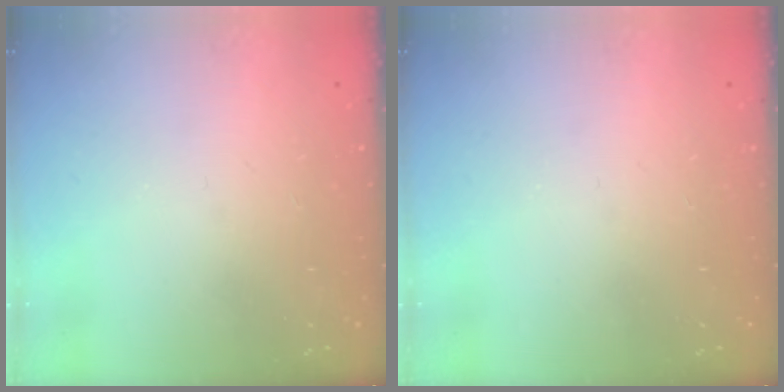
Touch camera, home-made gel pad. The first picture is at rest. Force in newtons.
{"total": 0.0}